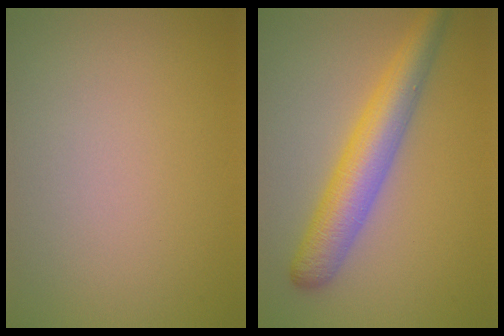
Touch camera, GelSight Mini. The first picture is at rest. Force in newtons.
{"total": 5.7, "press": 5.7, "slide": 0.1}